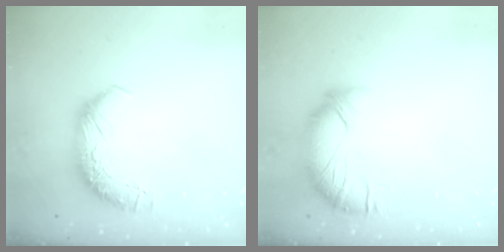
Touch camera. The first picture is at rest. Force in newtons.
{"total": 2.5, "press": 1.9, "slide": 1.7}